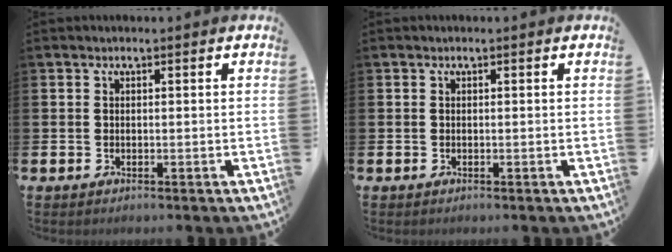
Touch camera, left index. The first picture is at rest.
{"total": 0.0}